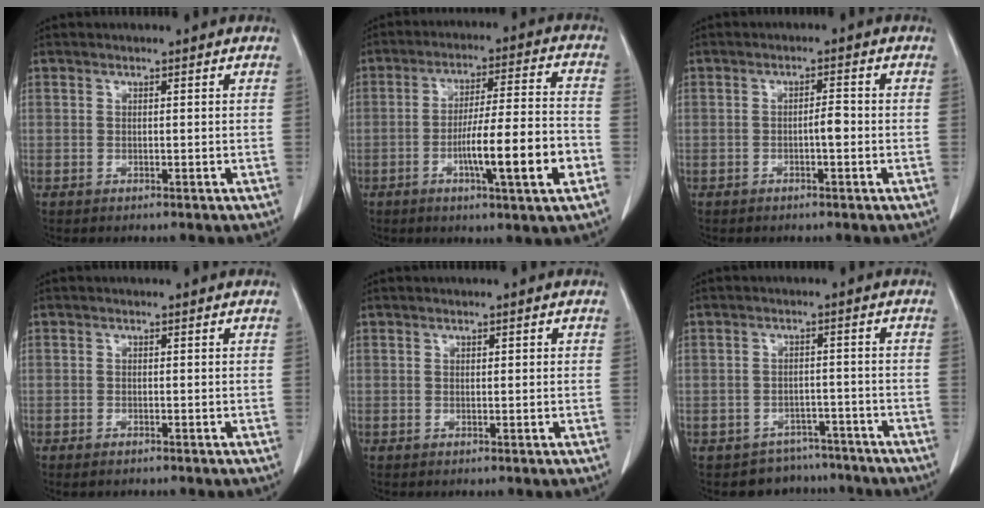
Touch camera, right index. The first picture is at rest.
{"total": 12.9, "force": [-4.4, 0.4, 12.1], "torque": [-0.198, 0.000, -0.069]}
{"total": 2.0, "force": [-0.6, 0.4, 1.9], "torque": [-0.028, 0.004, -0.011]}
{"total": 1.2, "force": [-1.0, 0.4, 0.6], "torque": [-0.013, -0.001, -0.010]}
{"total": 0.7, "force": [0.2, 0.3, 0.7], "torque": [-0.010, 0.001, 0.003]}
{"total": 6.3, "force": [-5.1, 3.6, -0.7], "torque": [0.022, 0.027, -0.069]}